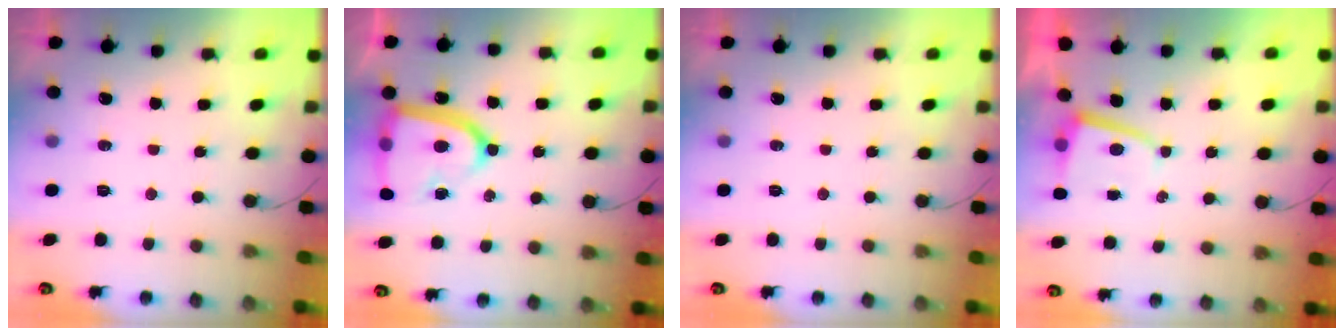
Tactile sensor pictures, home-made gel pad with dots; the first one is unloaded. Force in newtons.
{"total": 18.3, "press": 18.2, "slide": 1.5}
{"total": 0.0}
{"total": 1.8, "press": 1.8, "slide": 0.3}